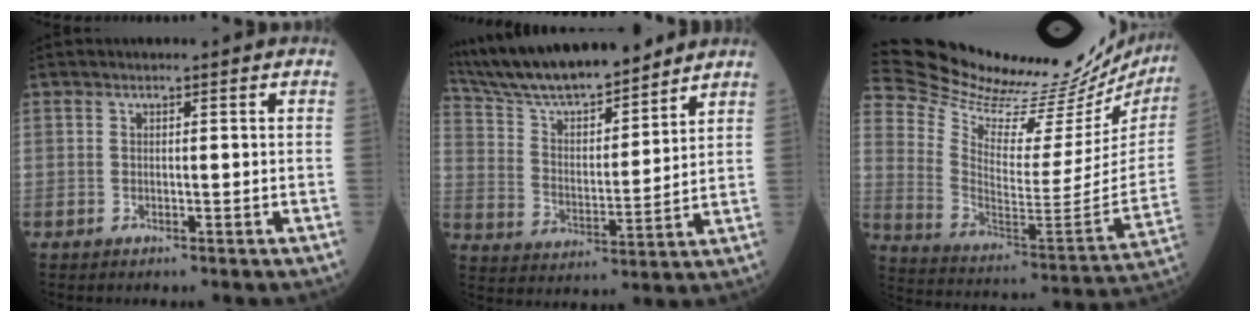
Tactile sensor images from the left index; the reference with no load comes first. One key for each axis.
{"total": 16.5, "fx": 14.9, "fy": 2.4, "fz": 6.8, "tx": -0.129, "ty": 0.009, "tz": 0.264}
{"total": 32.4, "fx": 30.2, "fy": 3.8, "fz": 11.1, "tx": -0.201, "ty": -0.135, "tz": 0.411}